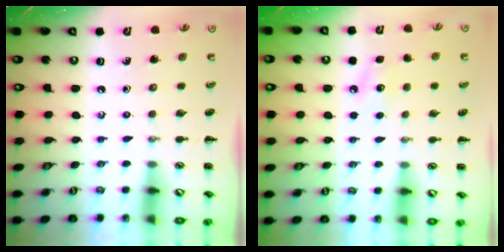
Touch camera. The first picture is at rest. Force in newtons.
{"total": 7.4, "press": 7.2, "slide": 1.9}